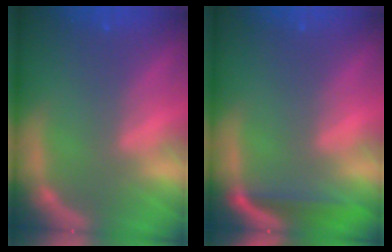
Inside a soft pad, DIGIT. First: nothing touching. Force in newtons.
{"total": 3.0}